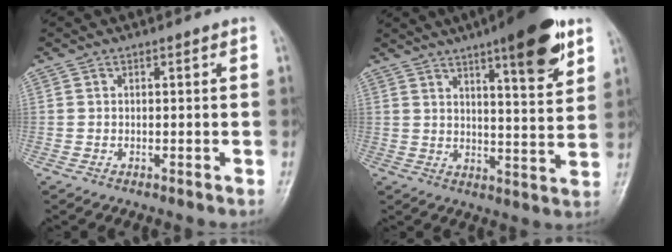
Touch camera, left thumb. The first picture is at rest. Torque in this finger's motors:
{"motor_torque": [1.93, 1.38, 1.56, -1.00, 0.08]}